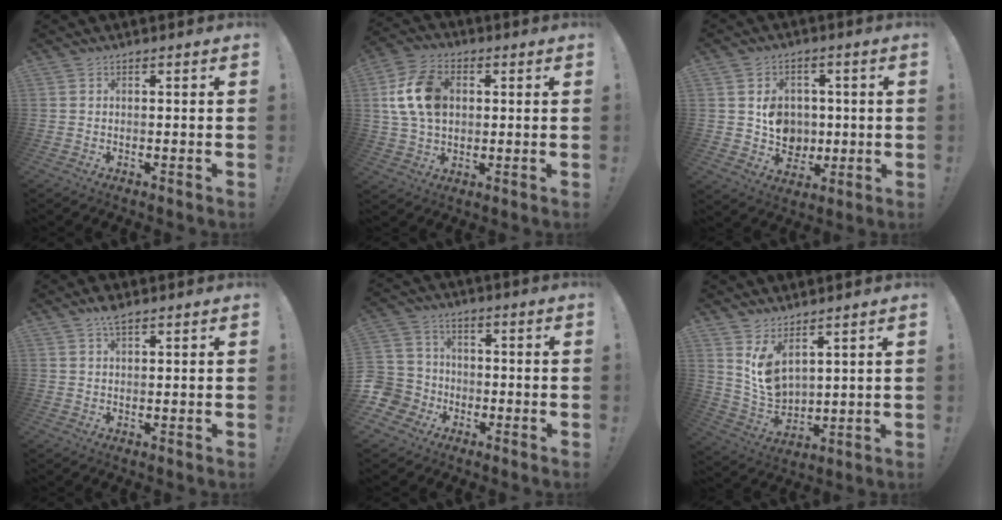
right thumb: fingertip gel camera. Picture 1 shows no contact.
{"total": 15.1, "force": [2.9, 10.6, 10.4], "torque": [-0.184, 0.004, 0.055]}
{"total": 9.5, "force": [0.6, 8.8, 3.6], "torque": [-0.047, -0.007, 0.023]}
{"total": 3.4, "force": [2.4, 1.1, 2.1], "torque": [-0.033, -0.011, 0.042]}
{"total": 9.1, "force": [-2.9, 8.4, 2.0], "torque": [-0.048, 0.030, -0.047]}
{"total": 9.0, "force": [6.0, 4.8, 4.7], "torque": [-0.106, -0.045, 0.116]}